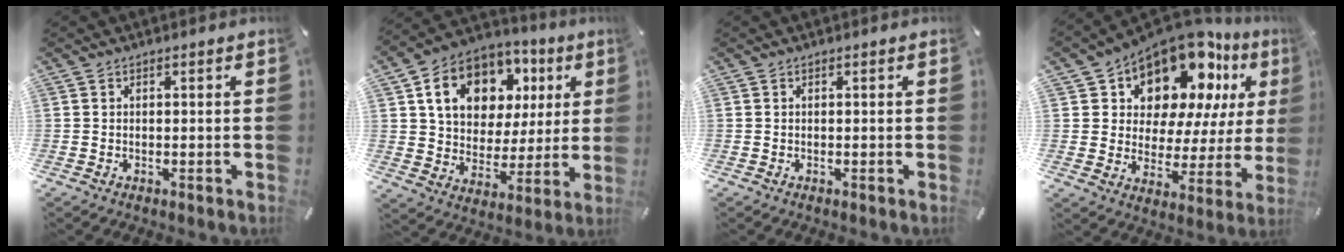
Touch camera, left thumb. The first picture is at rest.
{"total": 14.9, "force": [6.1, 11.6, 7.0], "torque": [-0.124, -0.015, 0.117]}
{"total": 0.0}
{"total": 15.4, "force": [12.1, 7.6, 5.9], "torque": [-0.106, -0.104, 0.210]}